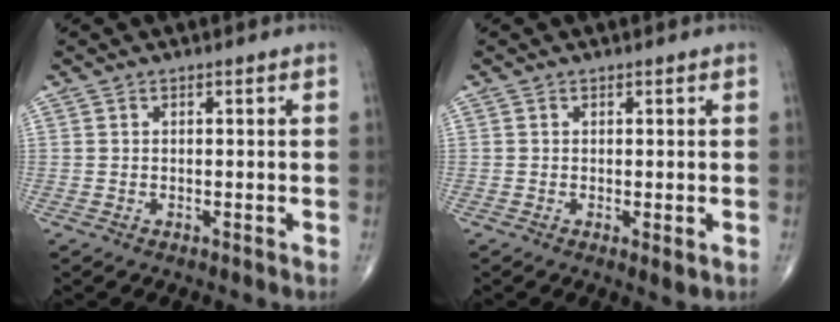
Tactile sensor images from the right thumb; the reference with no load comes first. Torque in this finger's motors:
{"motor_torque": [-0.17, -0.10, -0.42, -0.11, -0.01]}